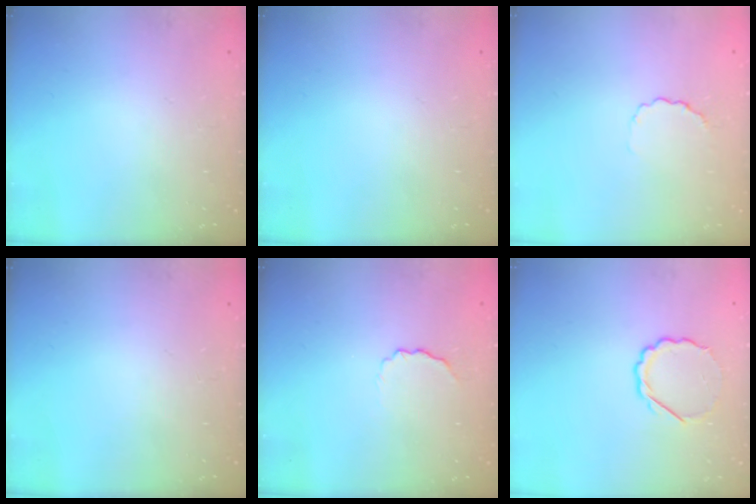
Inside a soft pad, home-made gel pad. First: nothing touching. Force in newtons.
{"total": 0.0}
{"total": 3.1, "press": 2.9, "slide": 1.0}
{"total": 0.0}
{"total": 3.7, "press": 3.6, "slide": 0.8}
{"total": 4.9, "press": 4.7, "slide": 1.2}